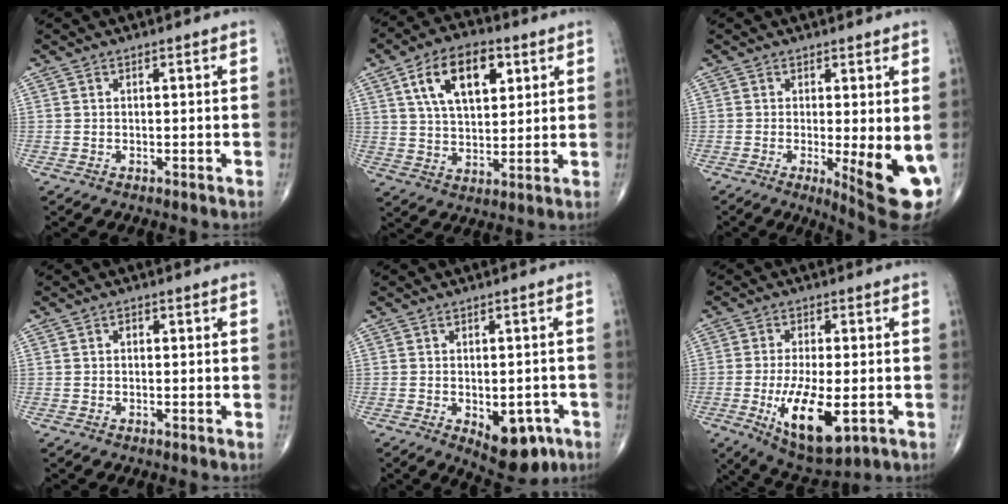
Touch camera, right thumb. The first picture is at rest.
{"total": 13.9, "force": [5.5, 7.6, 10.3], "torque": [-0.154, -0.009, 0.096]}
{"total": 10.1, "force": [-1.9, 2.3, 9.7], "torque": [-0.125, -0.023, -0.022]}
{"total": 1.0, "force": [0.2, 0.7, 0.7], "torque": [-0.008, 0.004, 0.002]}
{"total": 9.9, "force": [-4.0, 5.3, 7.4], "torque": [-0.072, 0.011, -0.042]}
{"total": 13.4, "force": [-3.7, 5.3, 11.7], "torque": [-0.197, -0.013, -0.049]}